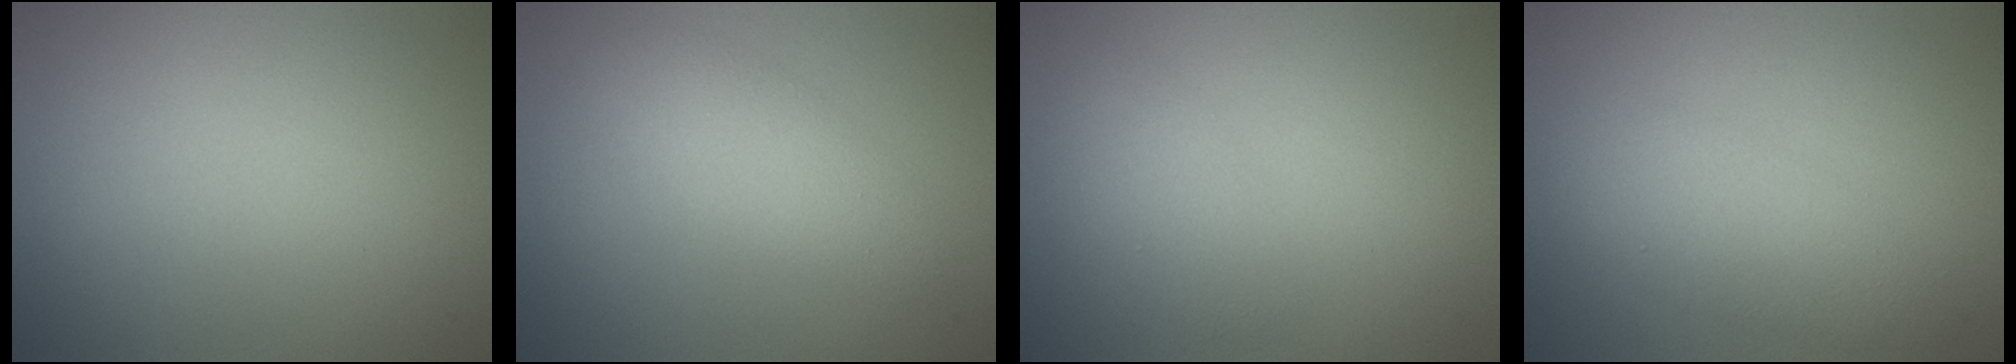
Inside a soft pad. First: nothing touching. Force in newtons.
{"total": 2.7, "press": 2.7, "slide": 0.1}
{"total": 1.9, "press": 1.9, "slide": 0.1}
{"total": 3.4, "press": 3.4, "slide": 0.1}